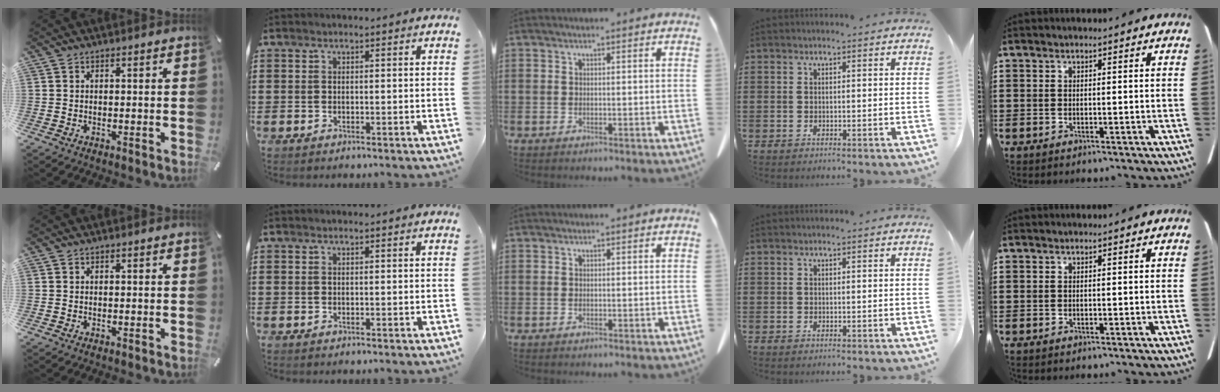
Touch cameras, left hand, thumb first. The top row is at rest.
{}